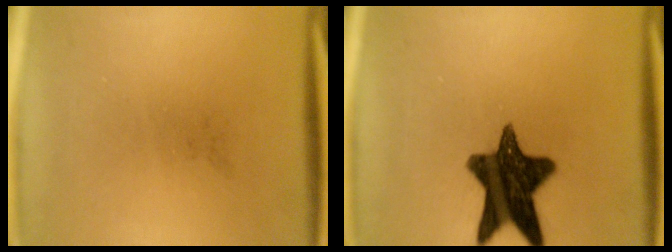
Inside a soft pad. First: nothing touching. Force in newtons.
{"total": 13.6}